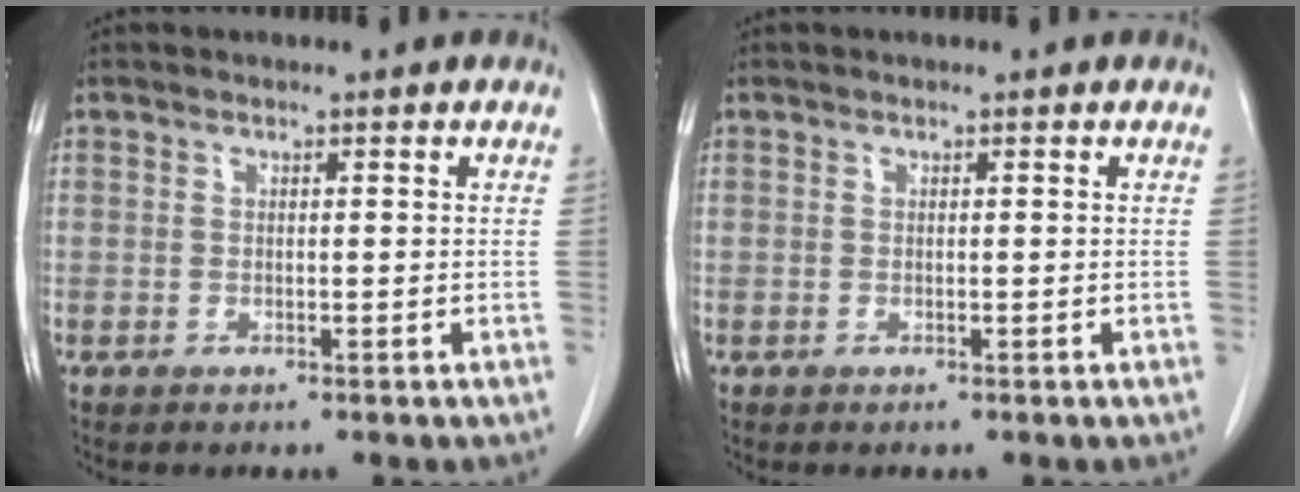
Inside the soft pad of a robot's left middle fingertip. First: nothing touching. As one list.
[{"total": 0.0}]